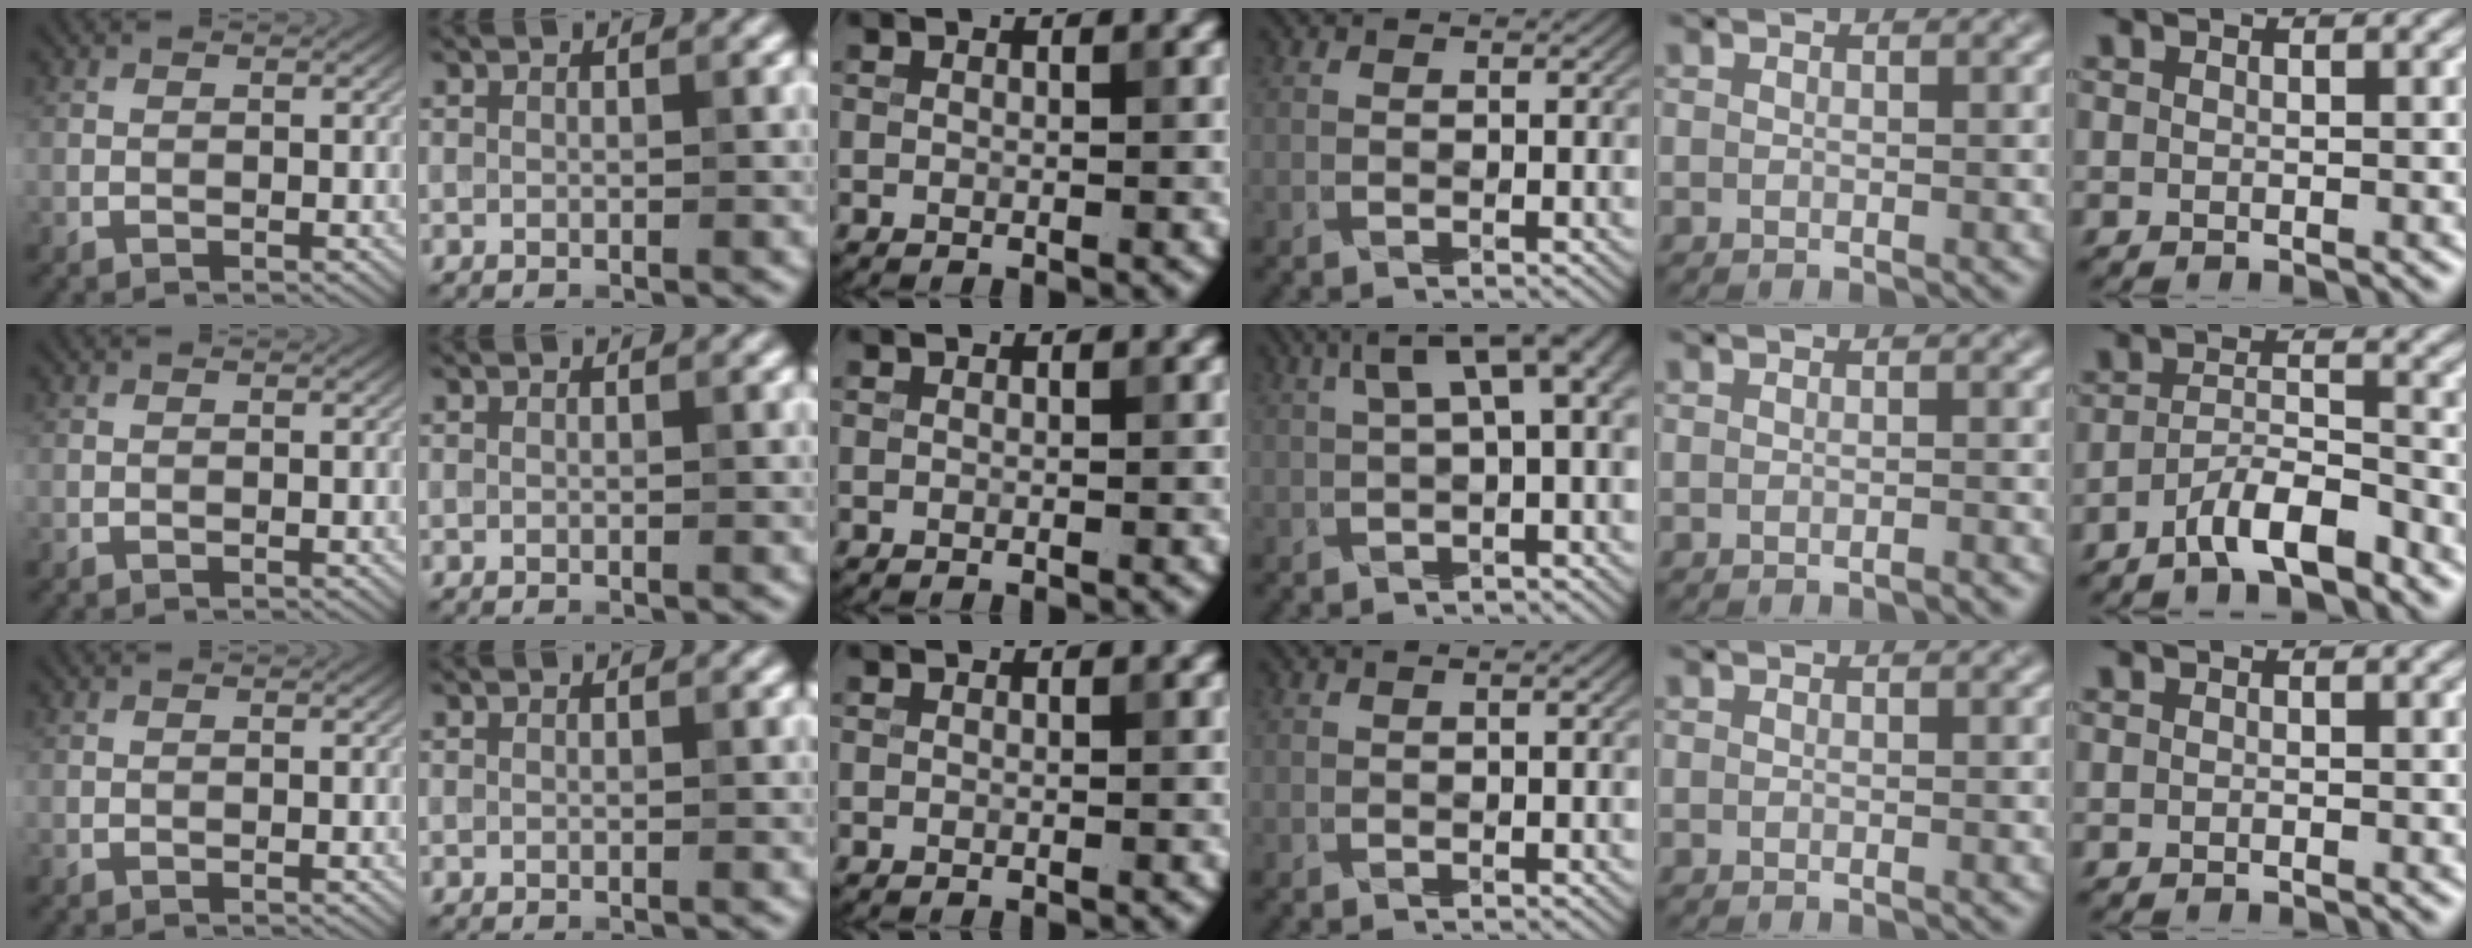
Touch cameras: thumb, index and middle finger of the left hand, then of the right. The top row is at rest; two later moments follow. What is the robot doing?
{"motion": "pour", "object": "sugar"}